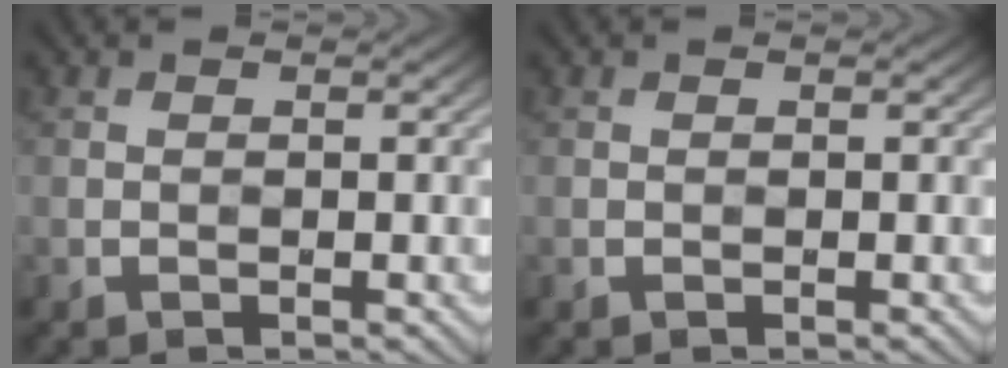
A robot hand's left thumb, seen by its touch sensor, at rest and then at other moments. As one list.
[{"total": 0.0}]